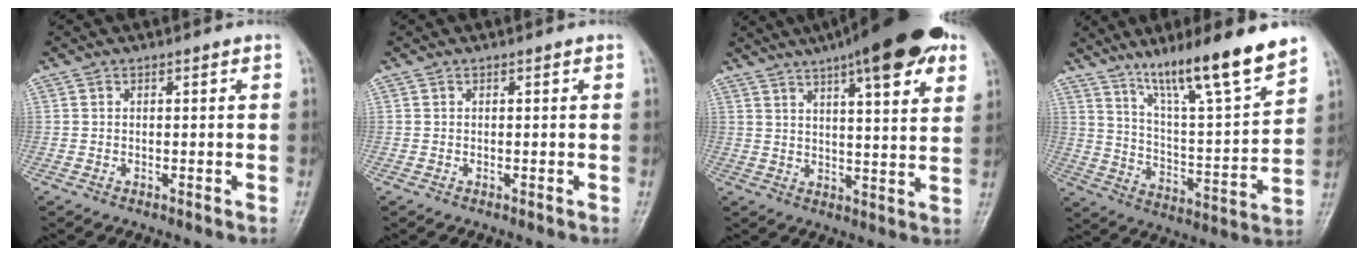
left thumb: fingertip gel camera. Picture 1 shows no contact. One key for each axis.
{"total": 0.0}
{"total": 19.7, "fx": 11.4, "fy": 5.0, "fz": 15.3, "tx": -0.208, "ty": -0.015, "tz": 0.159}
{"total": 18.4, "fx": 13.3, "fy": 1.8, "fz": 12.5, "tx": -0.180, "ty": -0.075, "tz": 0.225}